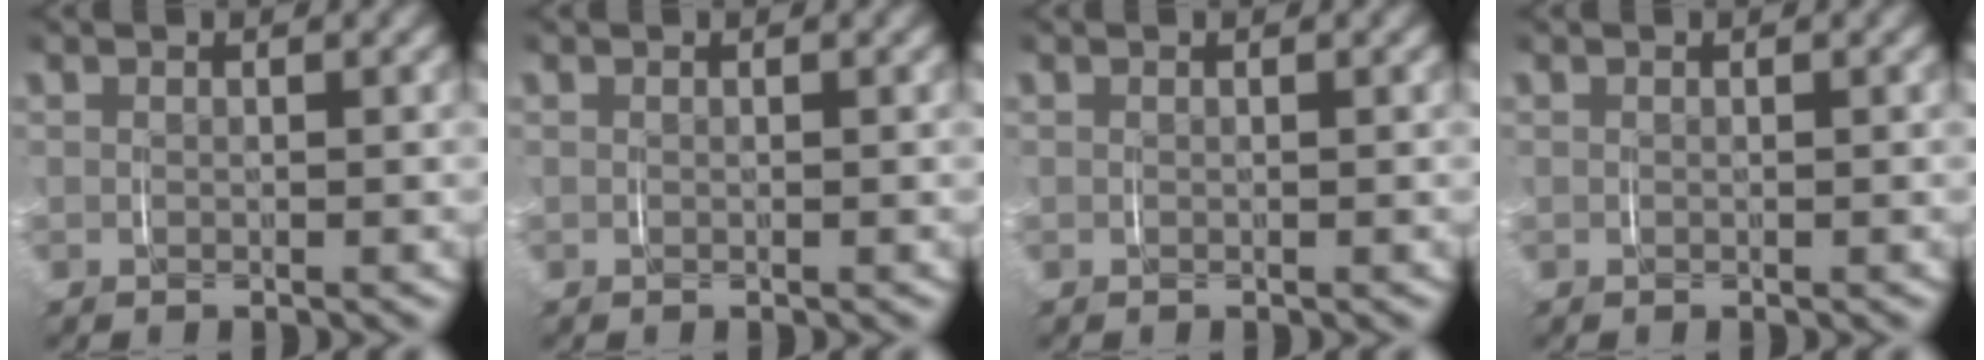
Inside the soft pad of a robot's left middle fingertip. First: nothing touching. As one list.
[{"total": 0.0}, {"total": 0.0}, {"total": 0.0}]